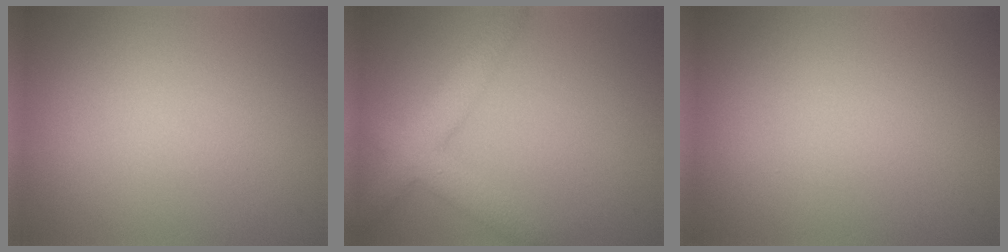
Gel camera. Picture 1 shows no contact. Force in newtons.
{"total": 5.0, "press": 5.0, "slide": 0.1}
{"total": 0.0}